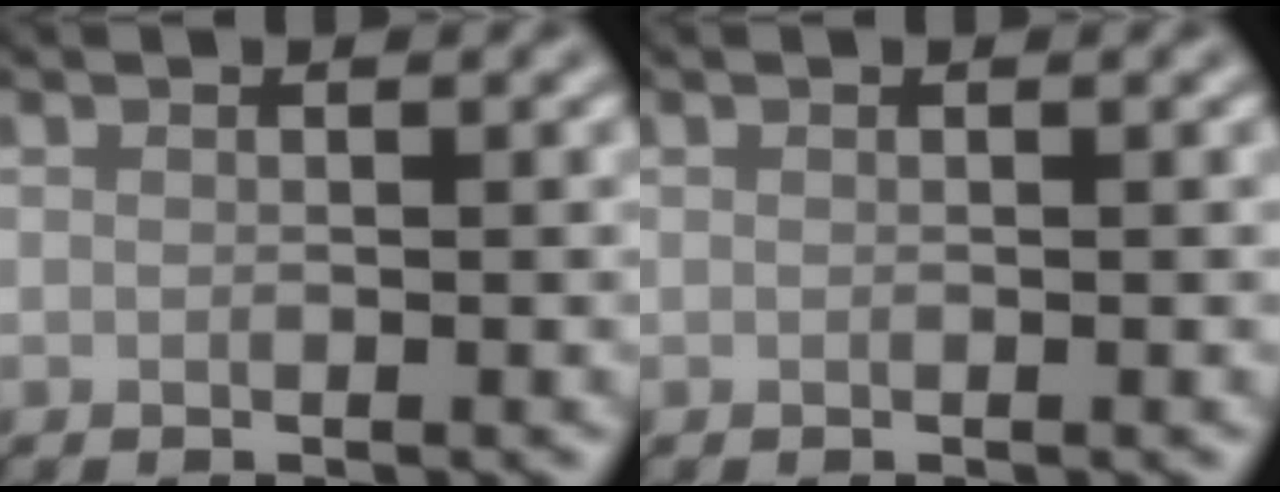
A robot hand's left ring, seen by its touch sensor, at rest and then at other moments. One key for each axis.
{"total": 0.0}